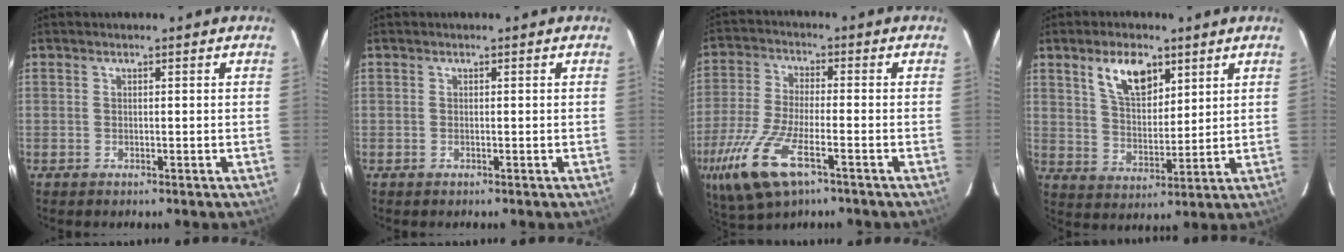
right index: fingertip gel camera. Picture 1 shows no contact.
{"total": 0.0}
{"total": 17.8, "force": [-9.2, 6.6, 13.7], "torque": [-0.302, -0.050, -0.174]}
{"total": 9.6, "force": [5.4, 4.8, 6.4], "torque": [-0.109, 0.009, 0.104]}